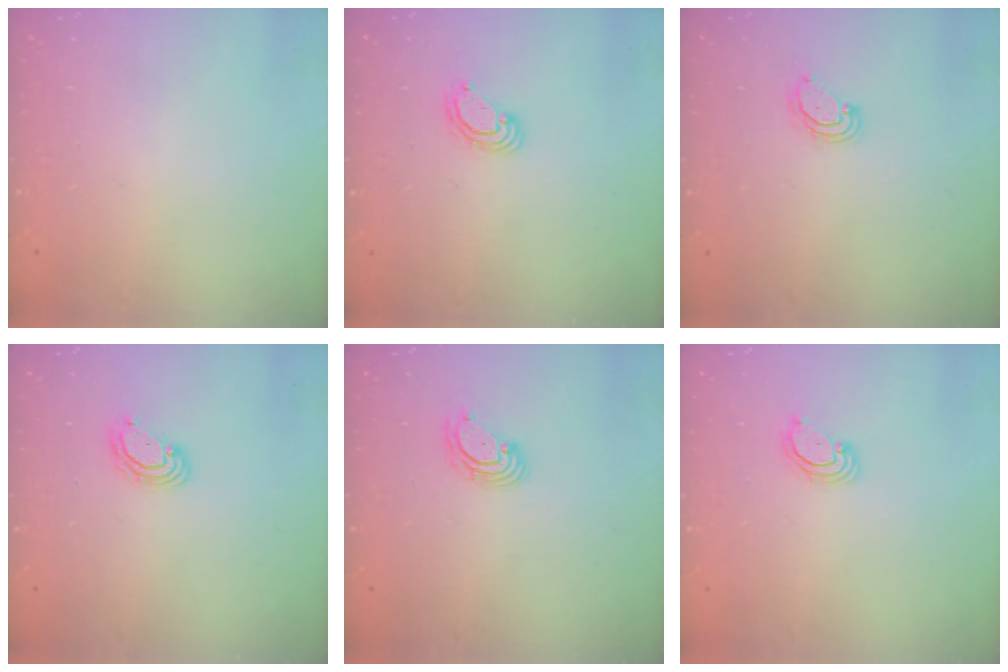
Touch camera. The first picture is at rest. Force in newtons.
{"total": 3.9, "press": 3.9, "slide": 0.1}
{"total": 3.4, "press": 3.3, "slide": 0.7}
{"total": 4.9, "press": 4.9, "slide": 0.4}
{"total": 4.0, "press": 4.0, "slide": 0.4}
{"total": 2.4, "press": 2.4, "slide": 0.2}